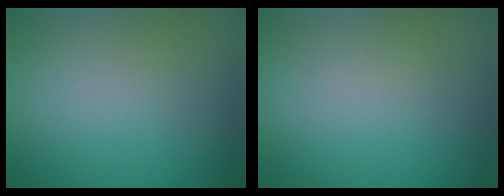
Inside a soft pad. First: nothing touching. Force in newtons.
{"total": 0.0}